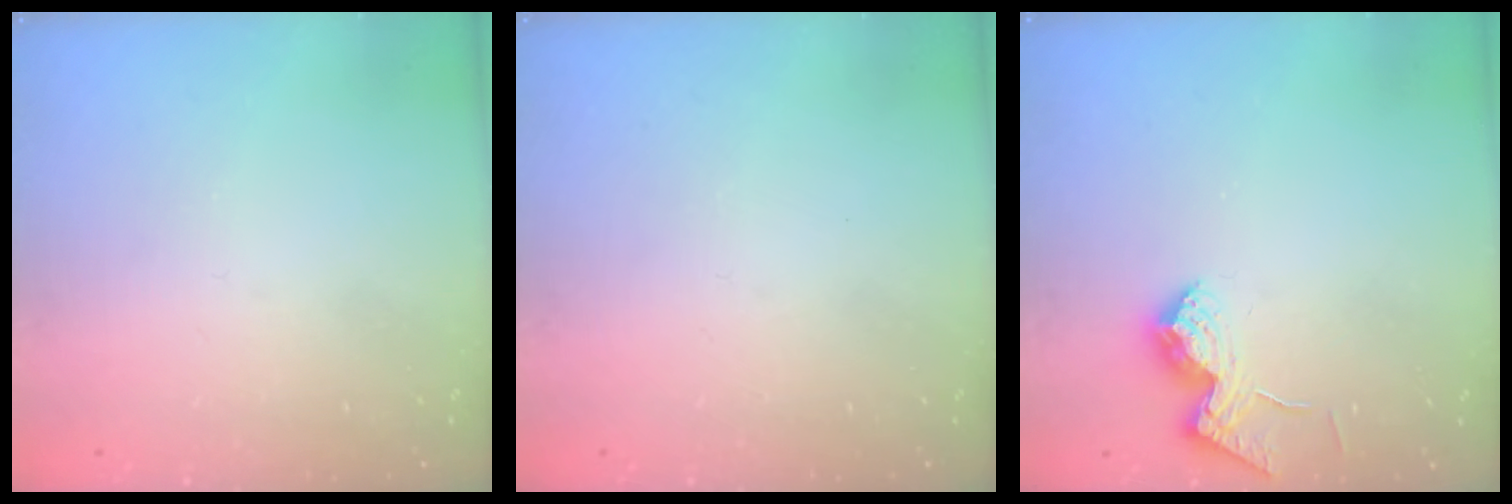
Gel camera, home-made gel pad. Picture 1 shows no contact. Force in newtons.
{"total": 0.0}
{"total": 14.1, "press": 14.1, "slide": 0.6}